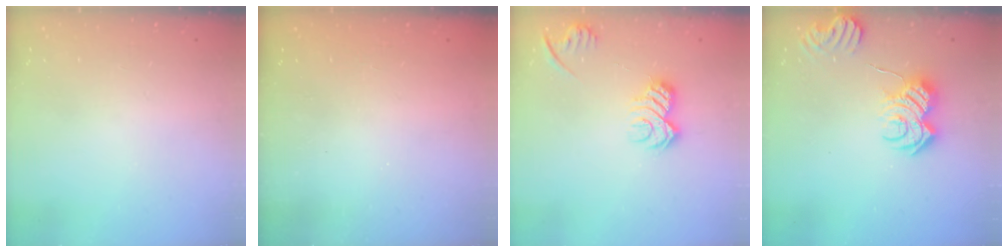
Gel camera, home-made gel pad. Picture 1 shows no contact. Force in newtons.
{"total": 2.4, "press": 2.3, "slide": 0.8}
{"total": 10.7, "press": 10.7, "slide": 0.4}
{"total": 9.8, "press": 9.8, "slide": 0.4}